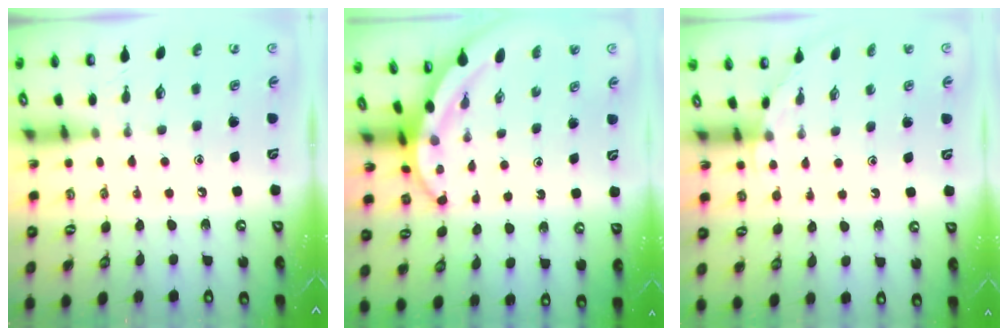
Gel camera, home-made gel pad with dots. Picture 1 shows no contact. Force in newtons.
{"total": 4.4, "press": 4.4, "slide": 0.4}
{"total": 2.5, "press": 2.5, "slide": 0.2}